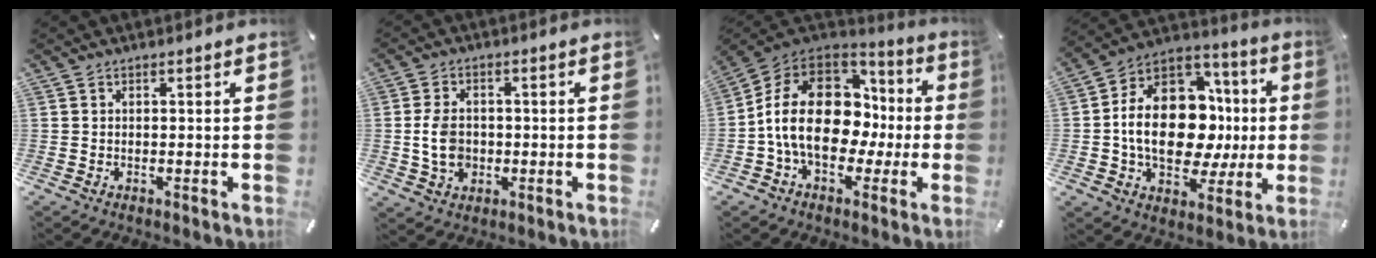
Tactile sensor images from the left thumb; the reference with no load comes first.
{"total": 7.7, "force": [-0.8, 5.8, 4.9], "torque": [-0.107, 0.003, -0.015]}
{"total": 17.9, "force": [-1.4, 13.4, 11.8], "torque": [-0.226, 0.013, -0.017]}
{"total": 21.5, "force": [-1.0, 15.5, 14.8], "torque": [-0.262, -0.002, -0.008]}